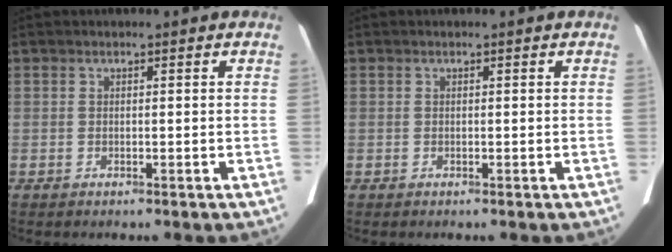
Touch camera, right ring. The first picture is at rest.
{"total": 0.0}